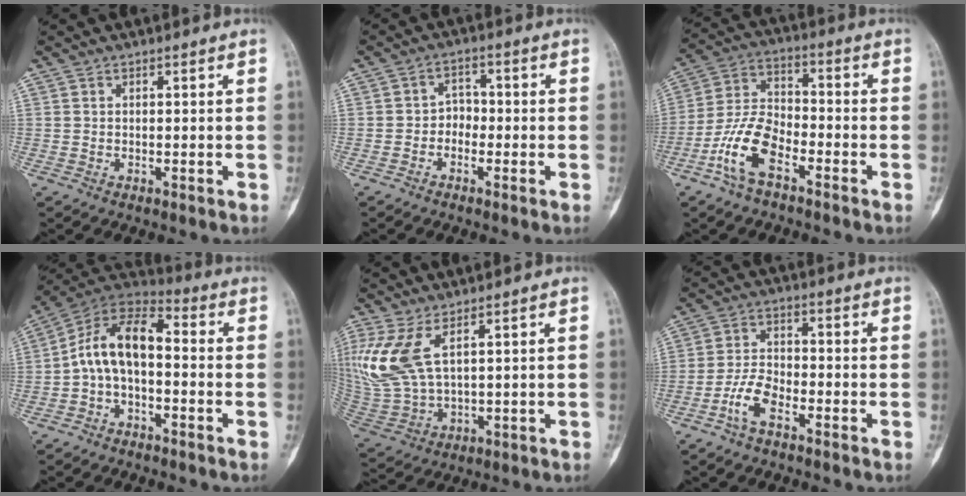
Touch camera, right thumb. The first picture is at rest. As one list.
[{"total": 3.1, "force": [-1.2, 2.5, 1.2], "torque": [0.006, 0.016, -0.032]}, {"total": 10.6, "force": [-5.6, 5.2, 7.4], "torque": [-0.150, 0.034, -0.115]}, {"total": 11.2, "force": [-1.5, 6.3, 9.2], "torque": [-0.155, 0.049, -0.042]}, {"total": 11.8, "force": [5.0, 5.1, 9.5], "torque": [-0.226, -0.015, 0.117]}, {"total": 5.8, "force": [-3.5, 2.6, 3.9], "torque": [-0.075, 0.022, -0.072]}]